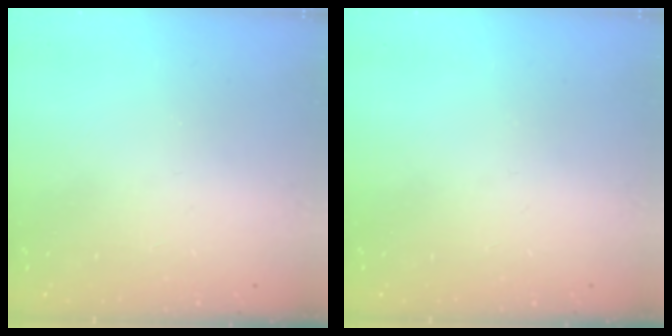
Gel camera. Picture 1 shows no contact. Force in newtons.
{"total": 0.0}